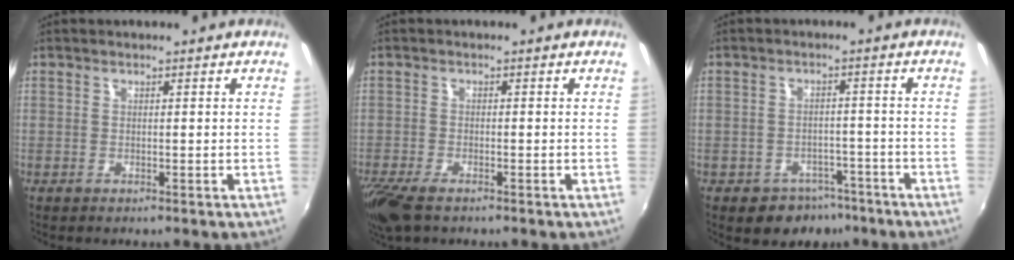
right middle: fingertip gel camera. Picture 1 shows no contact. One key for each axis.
{"total": 6.7, "fx": -4.9, "fy": 2.0, "fz": 4.0, "tx": -0.103, "ty": -0.030, "tz": -0.096}
{"total": 7.1, "fx": -4.7, "fy": 5.0, "fz": 1.7, "tx": -0.040, "ty": 0.016, "tz": -0.053}